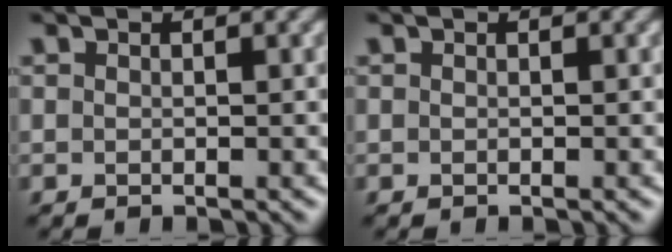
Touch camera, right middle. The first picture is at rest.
{"total": 0.0}